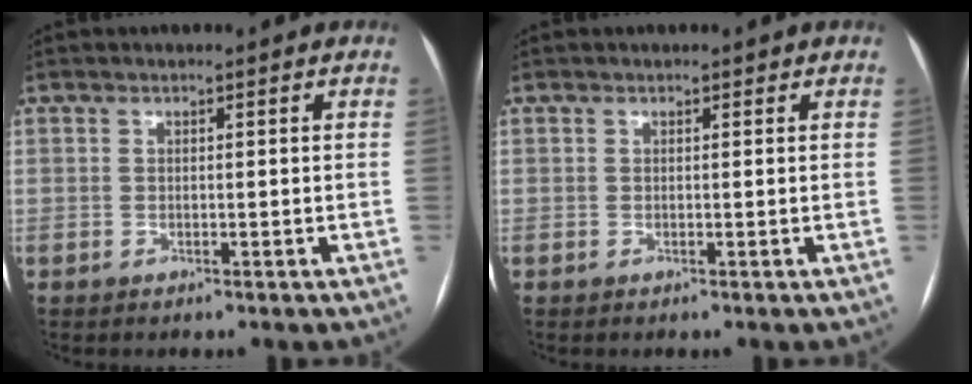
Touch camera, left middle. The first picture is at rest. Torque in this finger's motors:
{"motor_torque": [-0.01, 0.00, -0.01, -0.01]}